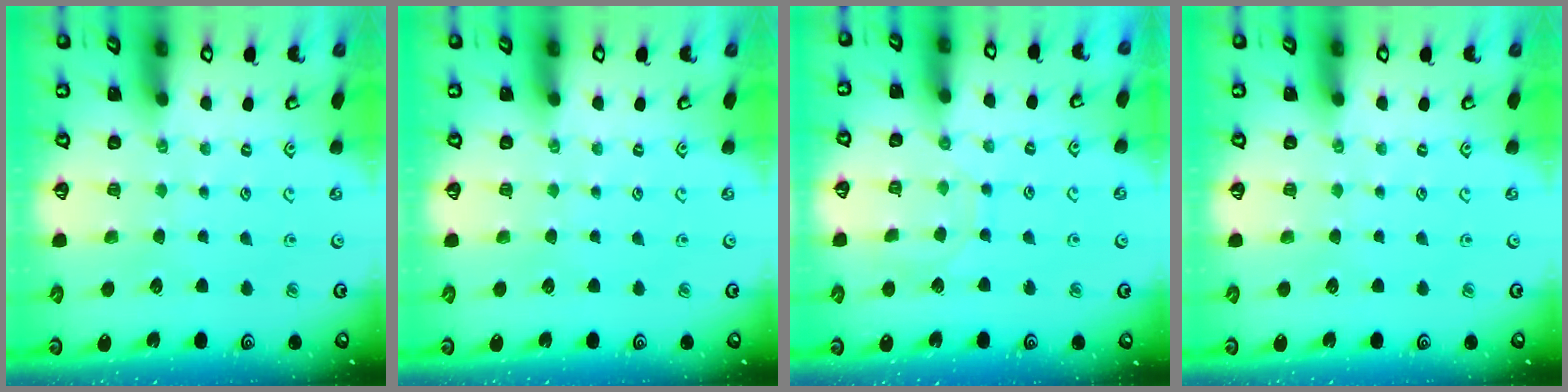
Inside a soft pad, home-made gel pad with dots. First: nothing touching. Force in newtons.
{"total": 0.0}
{"total": 6.3, "press": 6.3, "slide": 0.5}
{"total": 0.0}